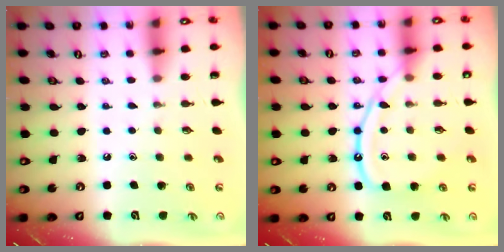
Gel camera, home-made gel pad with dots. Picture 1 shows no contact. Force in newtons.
{"total": 12.0, "press": 11.9, "slide": 1.3}